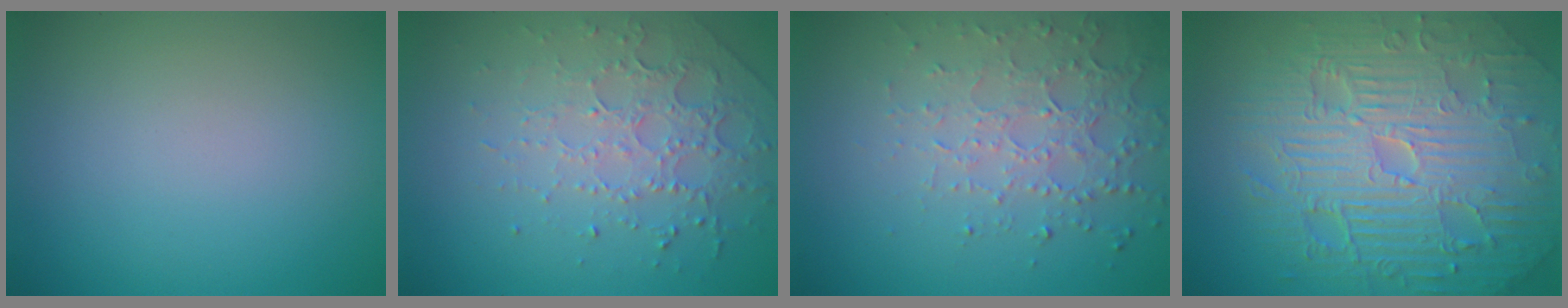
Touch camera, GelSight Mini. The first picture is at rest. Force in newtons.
{"total": 4.5, "press": 3.1, "slide": 3.3}
{"total": 4.5, "press": 3.2, "slide": 3.2}
{"total": 11.6, "press": 7.5, "slide": 8.9}